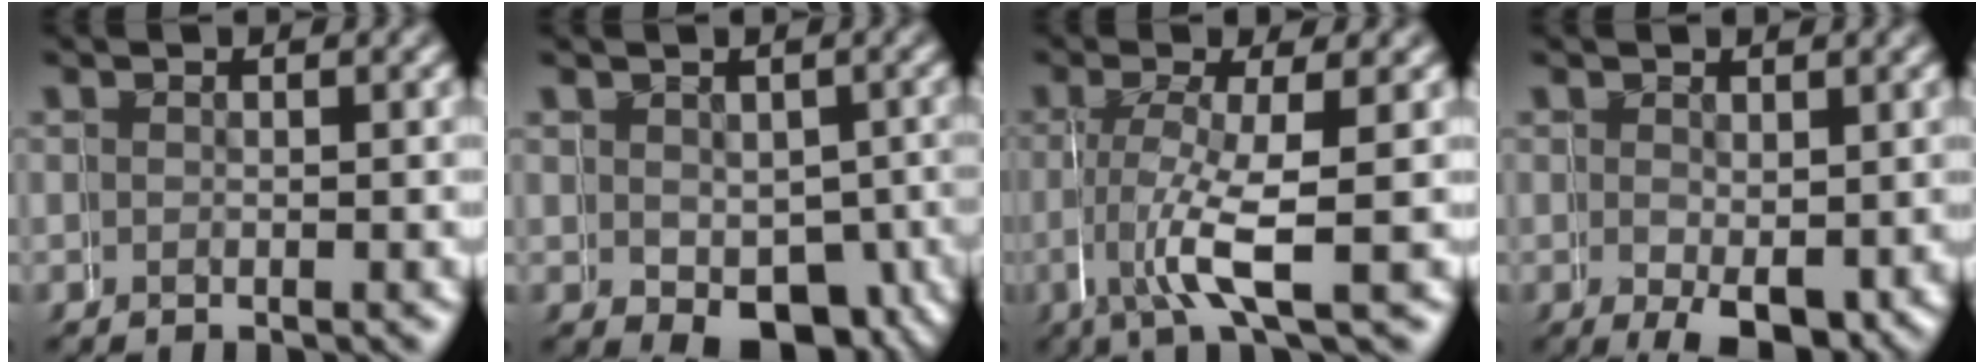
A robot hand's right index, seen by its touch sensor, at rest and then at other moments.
{"total": 5.0, "force": [-2.0, 3.3, 3.2], "torque": [-0.034, -0.015, -0.028]}
{"total": 4.0, "force": [0.1, 0.7, 4.0], "torque": [-0.088, -0.010, 0.006]}
{"total": 4.4, "force": [-1.0, 1.8, 3.9], "torque": [-0.067, -0.019, -0.005]}